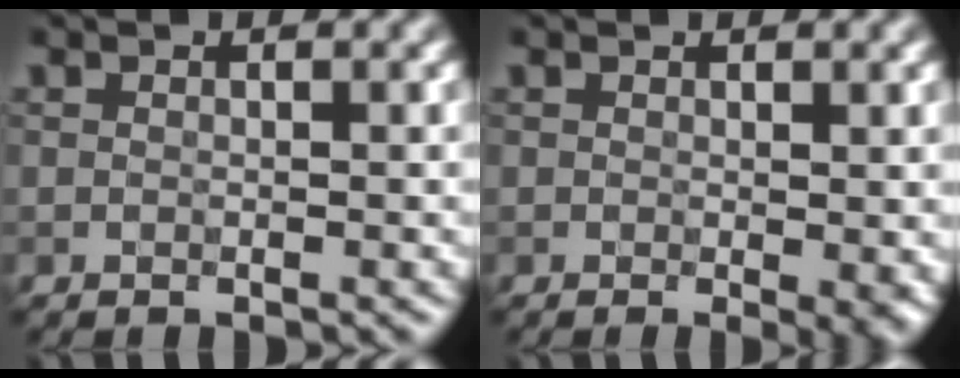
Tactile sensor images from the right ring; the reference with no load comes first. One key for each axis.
{"total": 1.9, "fx": 0.1, "fy": 0.2, "fz": 1.8, "tx": -0.020, "ty": -0.006, "tz": 0.004}